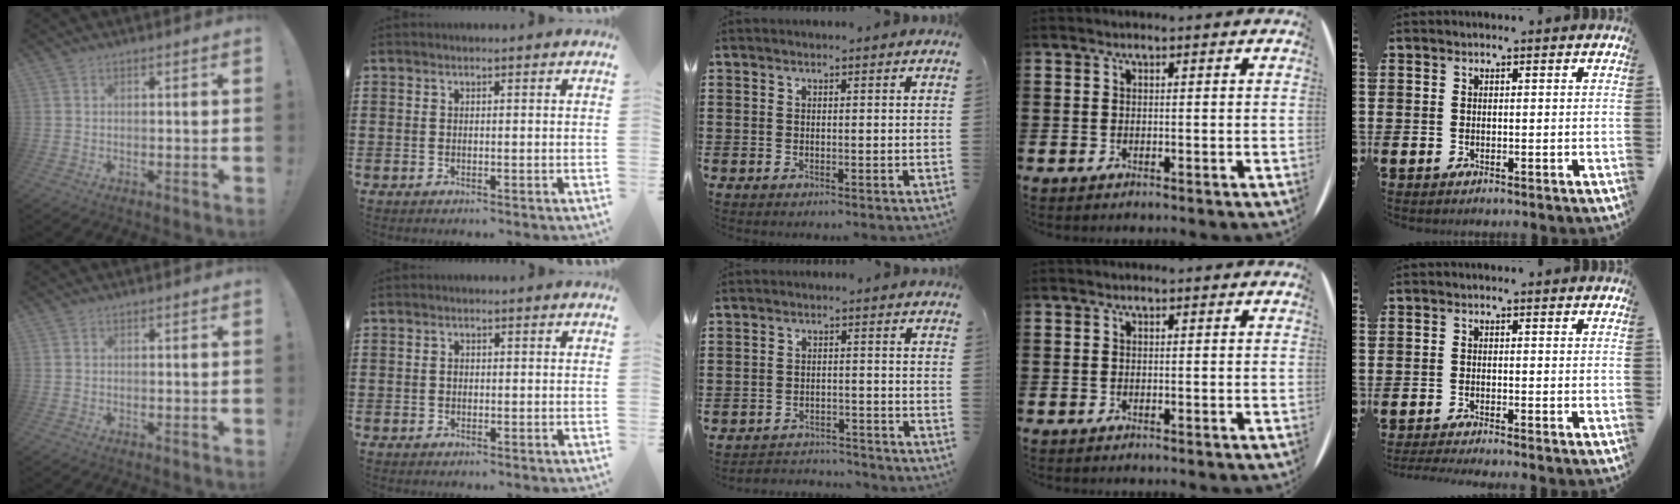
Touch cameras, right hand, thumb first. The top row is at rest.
{"index": {"total": 0.8, "force": [-0.1, 0.6, 0.5], "torque": [-0.012, 0.002, -0.002]}, "middle": {"total": 3.1, "force": [-3.1, 0.4, -0.2], "torque": [-0.006, -0.002, -0.067]}, "little": {"total": 0.6, "force": [-0.6, -0.2, 0.1], "torque": [-0.001, -0.005, -0.011]}}